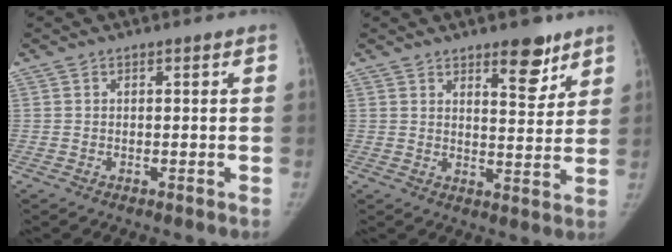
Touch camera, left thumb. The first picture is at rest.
{"total": 7.8, "force": [5.2, 2.9, 4.9], "torque": [-0.043, -0.037, 0.075]}